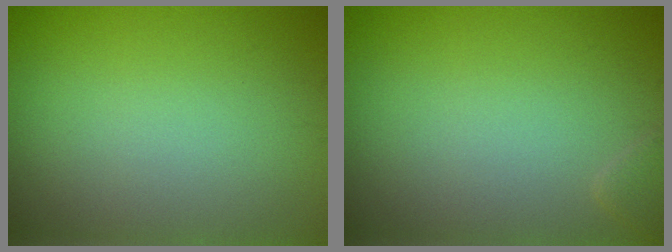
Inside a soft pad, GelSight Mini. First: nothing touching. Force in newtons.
{"total": 0.8, "press": 0.8, "slide": 0.1}